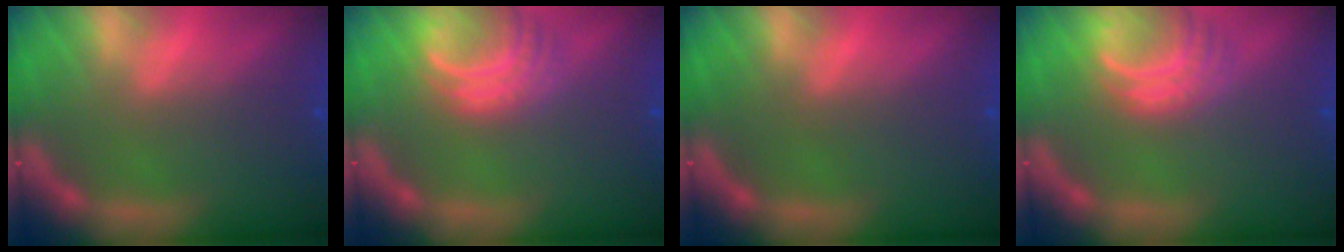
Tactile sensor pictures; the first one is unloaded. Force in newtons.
{"total": 4.5}
{"total": 0.0}
{"total": 4.0}